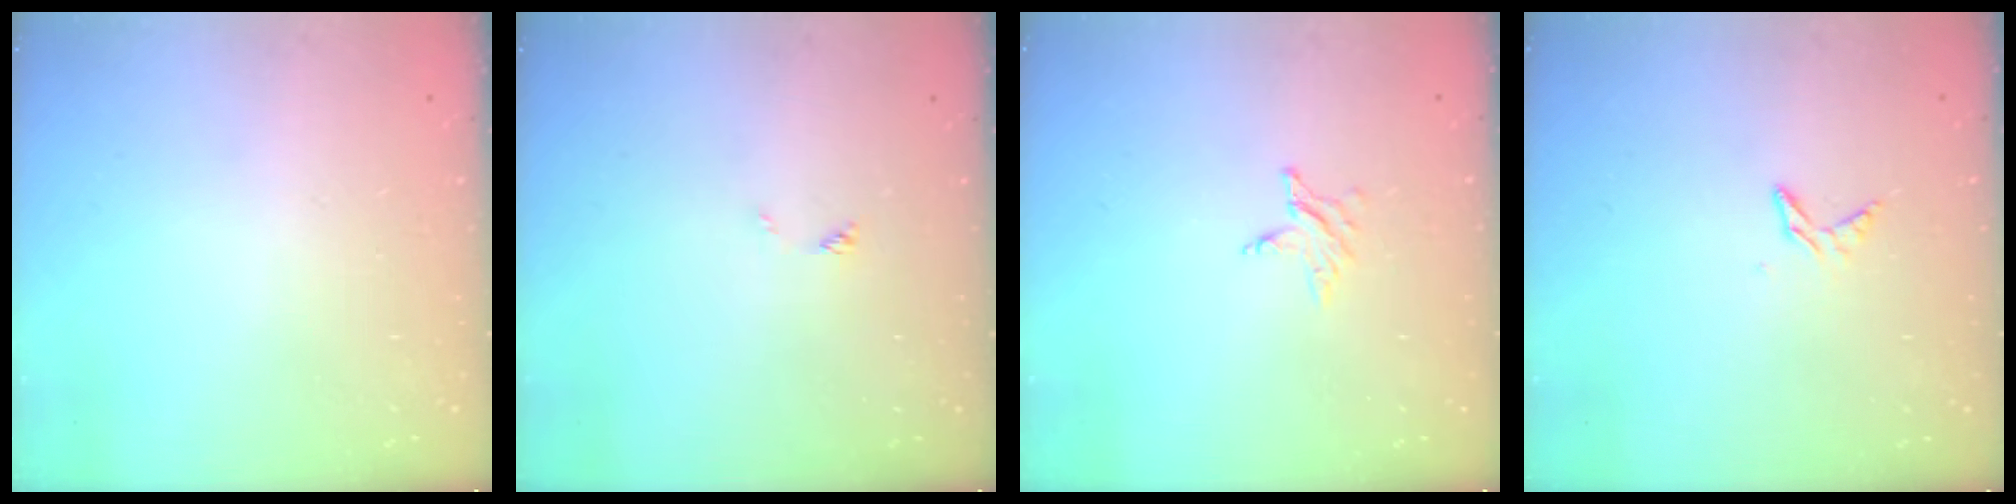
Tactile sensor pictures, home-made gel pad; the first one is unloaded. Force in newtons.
{"total": 0.0}
{"total": 2.8, "press": 2.7, "slide": 0.4}
{"total": 5.0, "press": 5.0, "slide": 0.5}